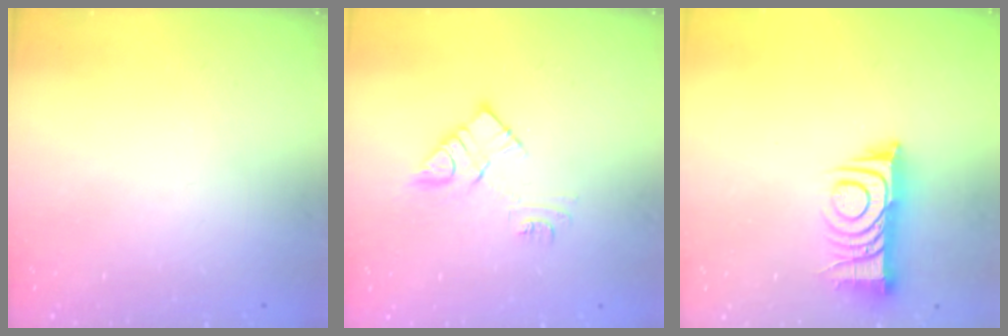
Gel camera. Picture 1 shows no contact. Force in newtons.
{"total": 10.2, "press": 10.2, "slide": 0.7}
{"total": 11.7, "press": 11.6, "slide": 0.9}